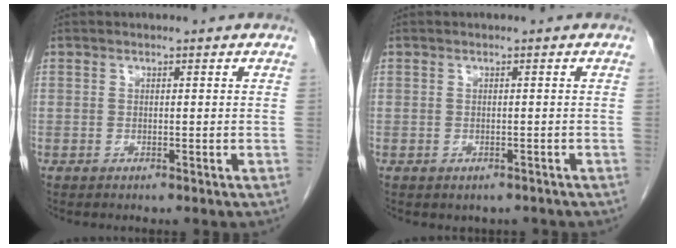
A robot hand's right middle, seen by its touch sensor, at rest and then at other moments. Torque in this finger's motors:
{"motor_torque": [0.02, -0.01, 0.00, 0.02]}